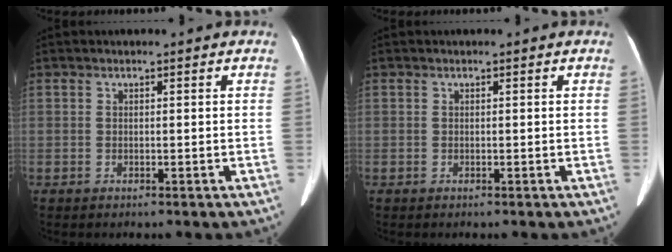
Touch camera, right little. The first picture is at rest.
{"total": 0.0}